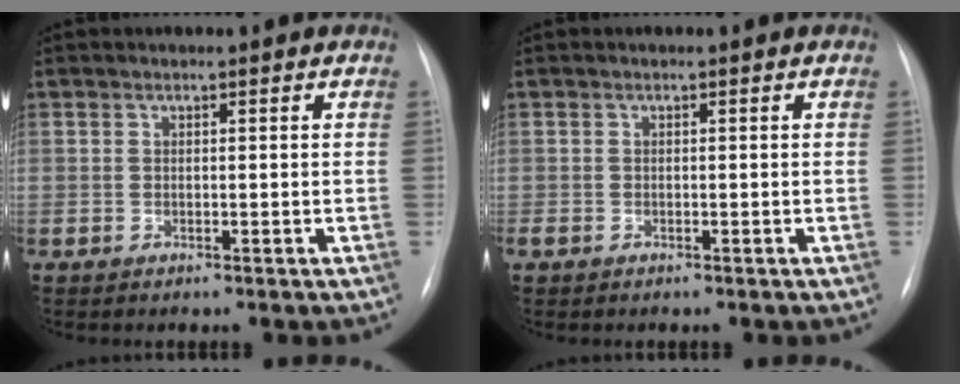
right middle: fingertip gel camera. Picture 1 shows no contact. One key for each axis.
{"total": 0.7, "fx": -0.4, "fy": 0.5, "fz": 0.3, "tx": -0.006, "ty": 0.002, "tz": -0.006}